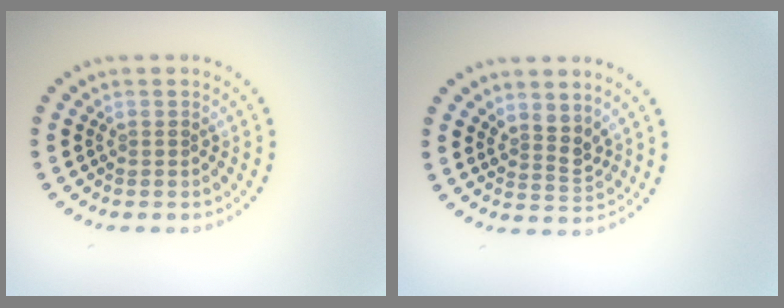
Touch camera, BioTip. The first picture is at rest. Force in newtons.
{"total": 2.2, "press": 1.7, "slide": 1.4}